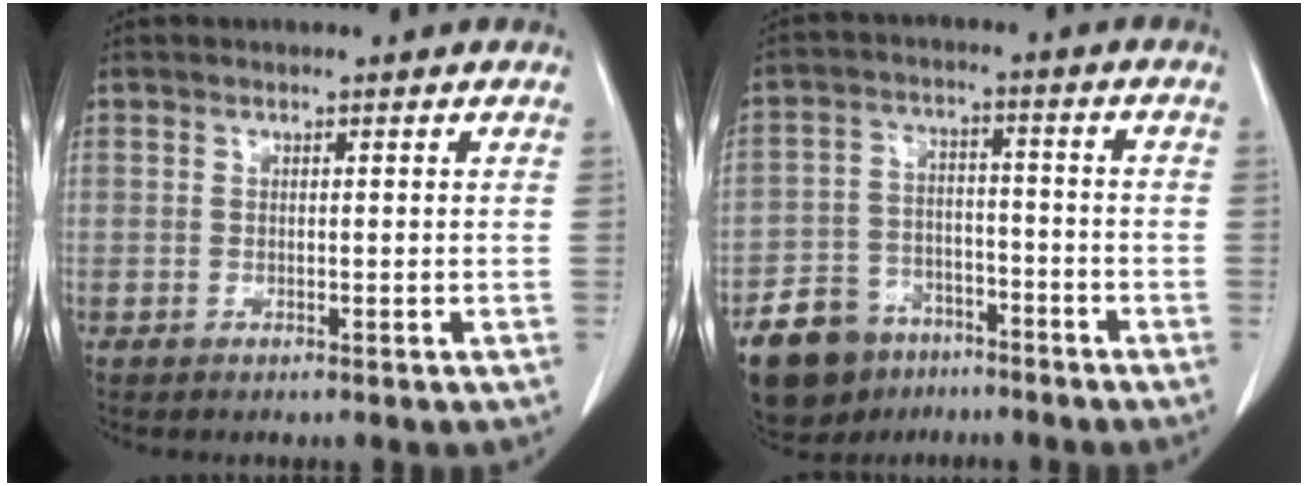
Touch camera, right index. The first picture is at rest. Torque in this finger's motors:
{"motor_torque": [-0.15, -0.06, -0.33, -0.15]}